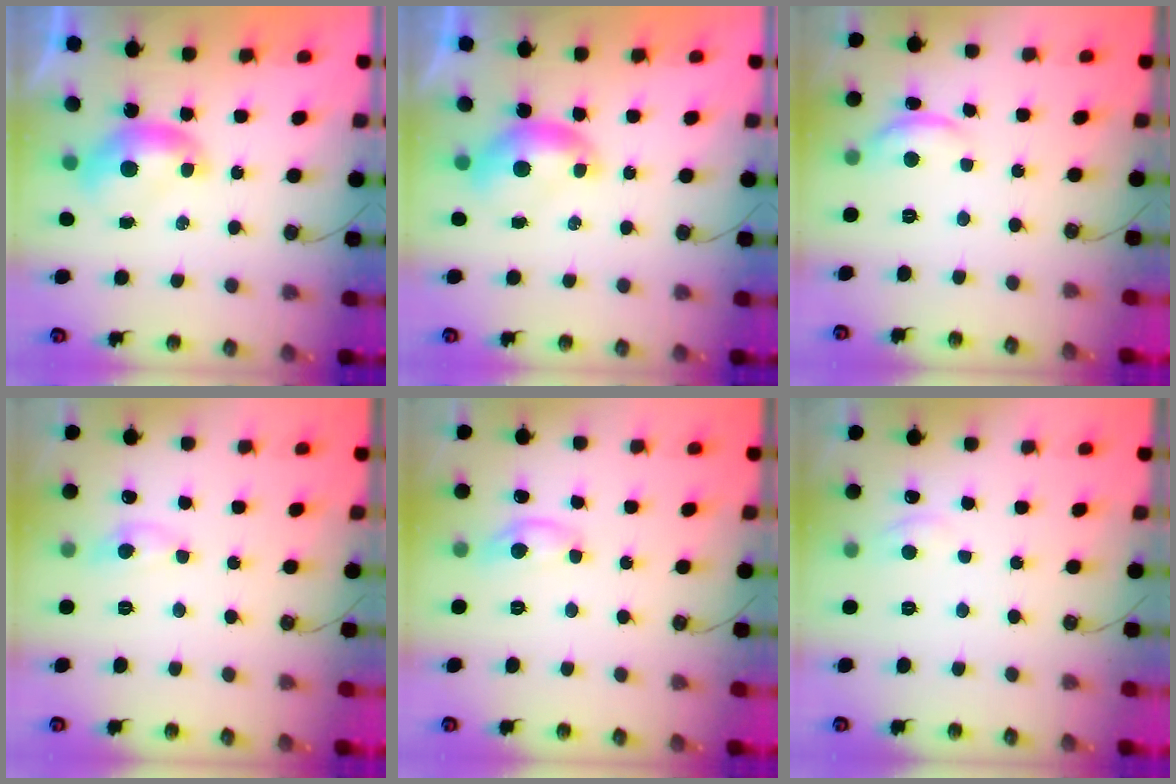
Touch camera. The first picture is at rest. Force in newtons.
{"total": 0.0}
{"total": 2.6, "press": 2.6, "slide": 0.5}
{"total": 0.7, "press": 0.5, "slide": 0.4}
{"total": 2.6, "press": 2.6, "slide": 0.2}
{"total": 2.2, "press": 2.2, "slide": 0.5}